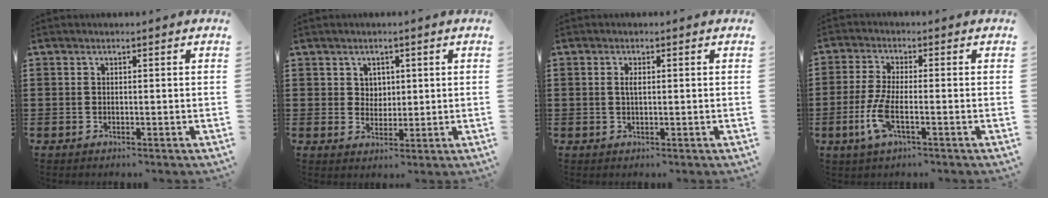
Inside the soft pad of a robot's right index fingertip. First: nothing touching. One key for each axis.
{"total": 2.6, "fx": 1.4, "fy": 2.1, "fz": 0.6, "tx": -0.020, "ty": 0.010, "tz": 0.025}
{"total": 1.4, "fx": 0.2, "fy": 0.5, "fz": 1.3, "tx": -0.027, "ty": 0.003, "tz": 0.002}
{"total": 5.9, "fx": -2.1, "fy": 1.4, "fz": 5.3, "tx": -0.130, "ty": -0.018, "tz": -0.047}